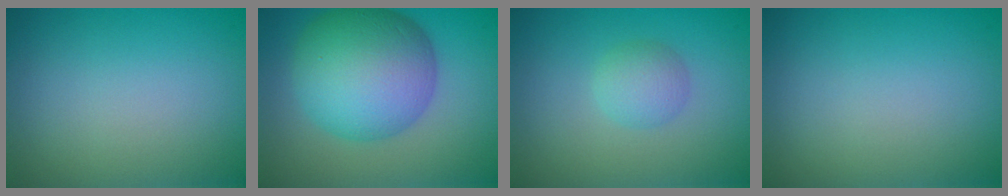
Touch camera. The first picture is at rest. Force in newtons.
{"total": 10.9, "press": 10.9, "slide": 0.2}
{"total": 2.1, "press": 2.1, "slide": 0.1}
{"total": 0.0}